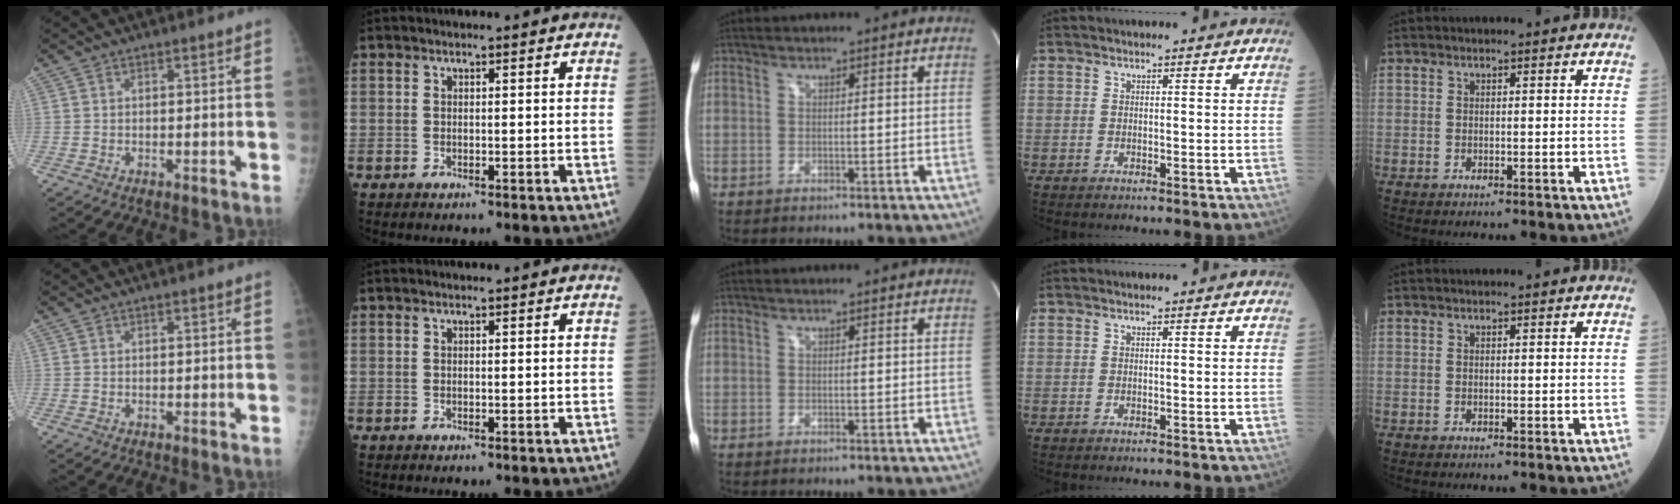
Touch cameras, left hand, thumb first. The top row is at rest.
{}